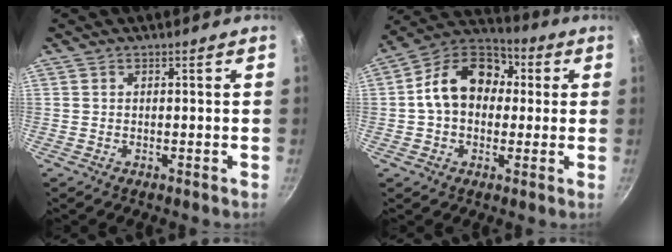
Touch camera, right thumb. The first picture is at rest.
{"total": 15.4, "force": [1.6, 11.7, 10.0], "torque": [-0.130, 0.036, 0.007]}